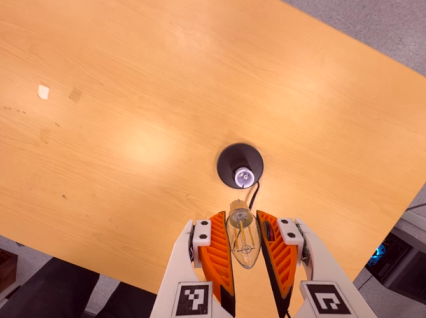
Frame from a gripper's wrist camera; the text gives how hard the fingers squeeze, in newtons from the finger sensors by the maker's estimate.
{"total": 11.6, "left": 11.3, "right": 11.9}